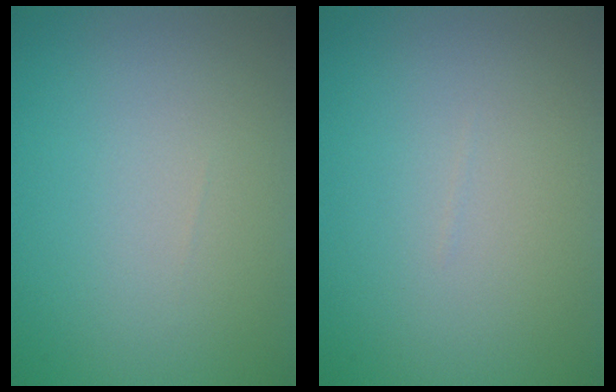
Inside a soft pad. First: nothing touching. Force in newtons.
{"total": 0.0}